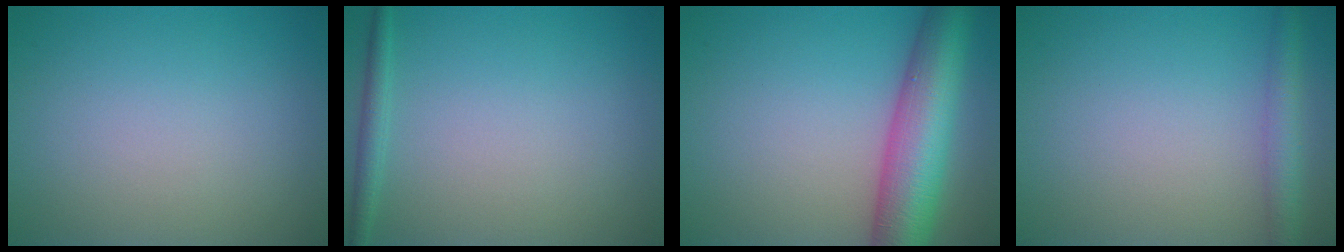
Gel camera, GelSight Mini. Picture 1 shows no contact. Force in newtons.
{"total": 1.4, "press": 1.4, "slide": 0.1}
{"total": 9.2, "press": 9.2, "slide": 0.4}
{"total": 2.7, "press": 2.7, "slide": 0.1}